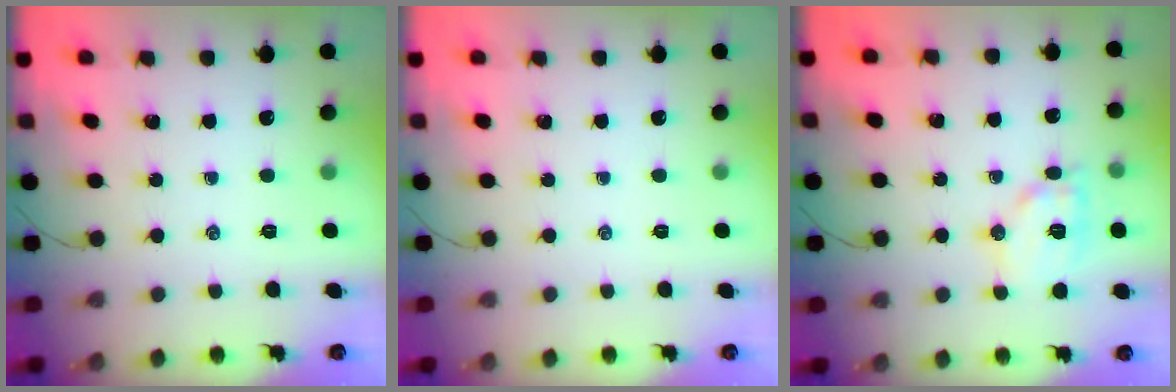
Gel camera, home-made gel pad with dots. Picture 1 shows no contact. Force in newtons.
{"total": 0.0}
{"total": 11.4, "press": 11.4, "slide": 0.5}